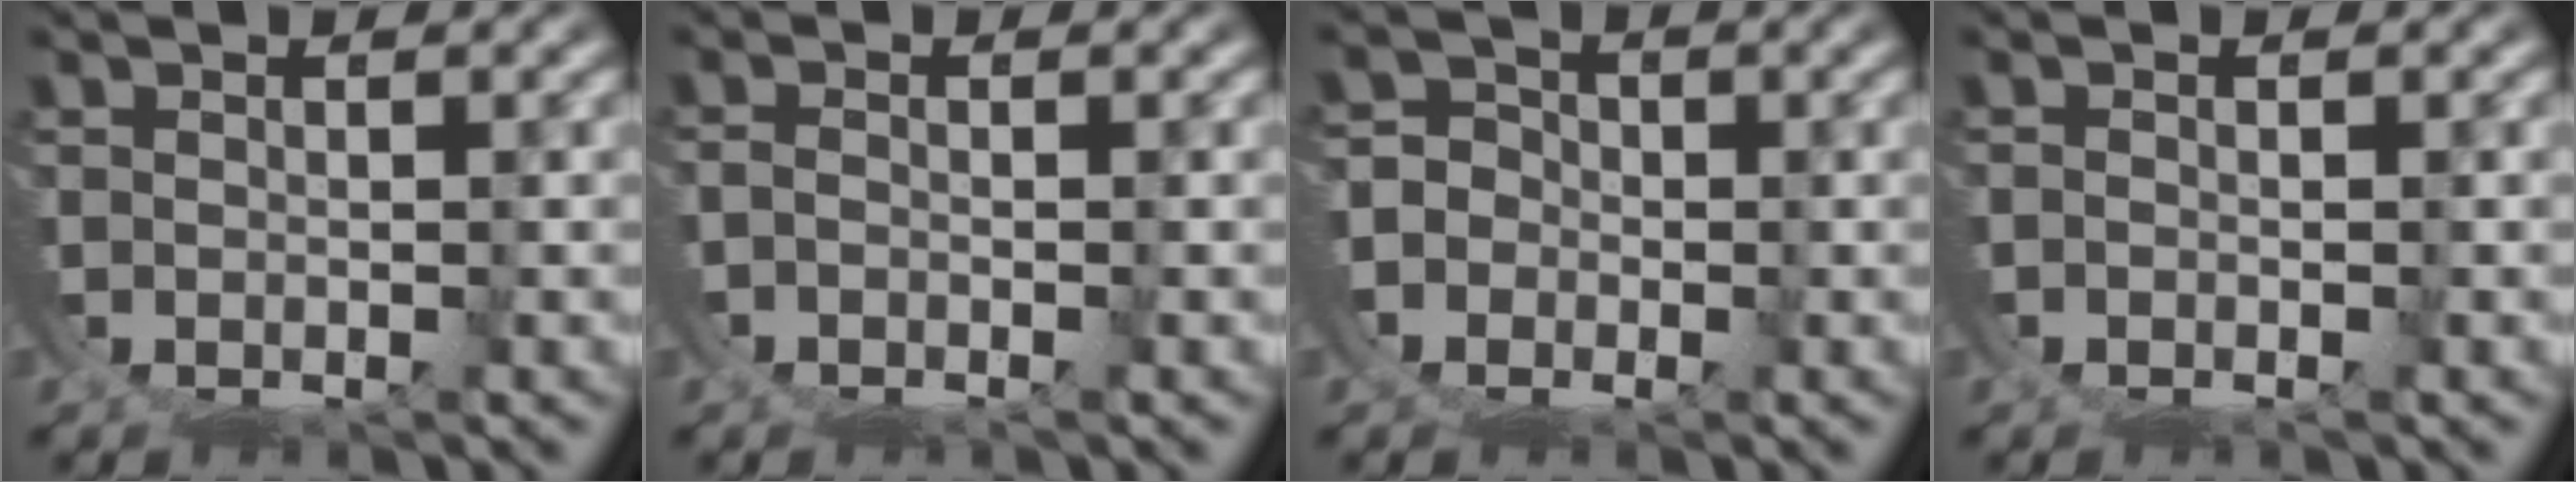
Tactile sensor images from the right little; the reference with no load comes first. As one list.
[{"total": 1.2, "force": [-0.8, 0.6, 0.5], "torque": [-0.010, -0.002, -0.024]}, {"total": 7.2, "force": [-1.8, 6.7, 2.0], "torque": [-0.060, -0.020, -0.047]}, {"total": 1.3, "force": [-0.5, 1.2, 0.2], "torque": [-0.015, -0.006, -0.015]}]